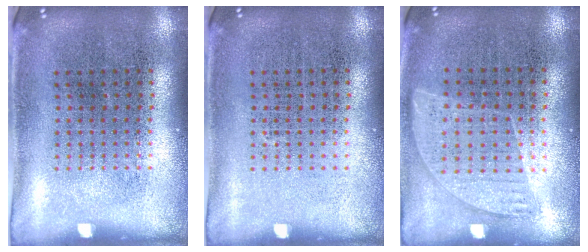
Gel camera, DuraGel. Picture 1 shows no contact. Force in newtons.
{"total": 0.0}
{"total": 0.9, "press": 0.7, "slide": 0.5}